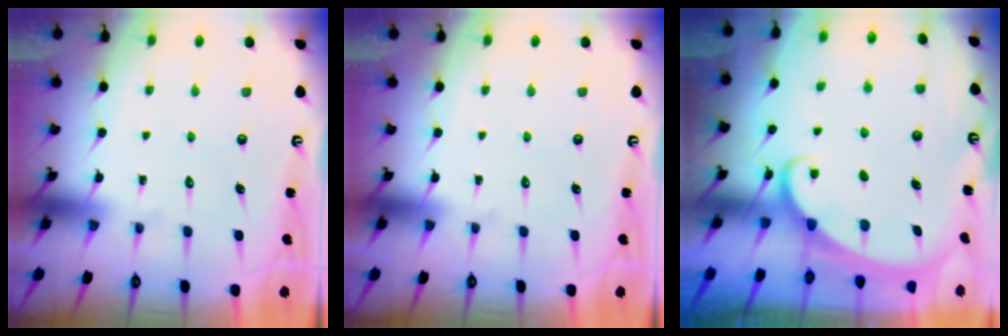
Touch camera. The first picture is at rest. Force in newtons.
{"total": 0.0}
{"total": 1.9, "press": 1.9, "slide": 0.1}